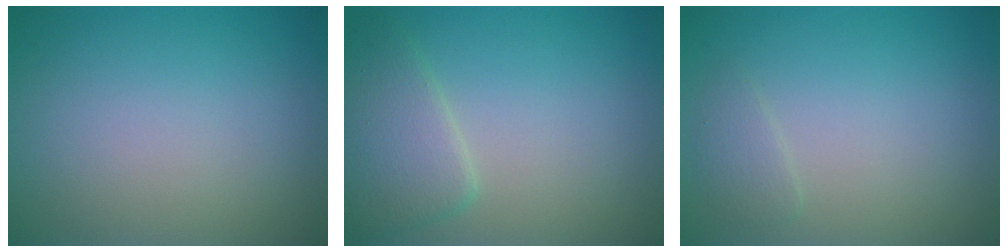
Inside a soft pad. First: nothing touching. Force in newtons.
{"total": 3.5, "press": 3.5, "slide": 0.1}
{"total": 1.1, "press": 1.1, "slide": 0.0}